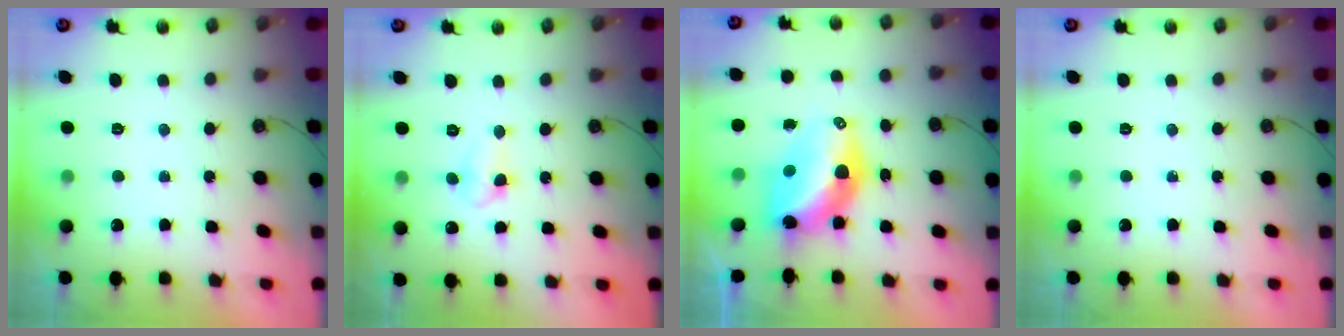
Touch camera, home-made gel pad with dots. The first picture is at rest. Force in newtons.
{"total": 3.9, "press": 3.8, "slide": 0.8}
{"total": 11.3, "press": 11.3, "slide": 0.9}
{"total": 0.0}